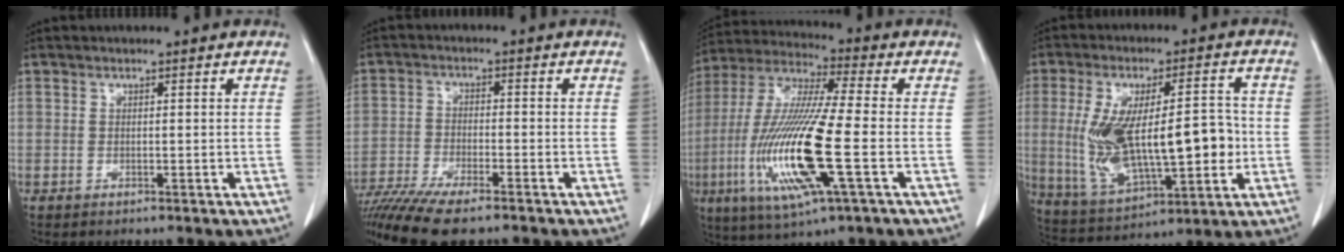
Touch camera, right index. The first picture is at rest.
{"total": 14.8, "force": [-11.9, 2.8, 8.4], "torque": [-0.169, -0.026, -0.201]}
{"total": 18.4, "force": [-4.4, 1.4, 17.8], "torque": [-0.377, -0.018, -0.083]}
{"total": 18.0, "force": [-0.8, 6.5, 16.8], "torque": [-0.312, 0.011, 0.003]}